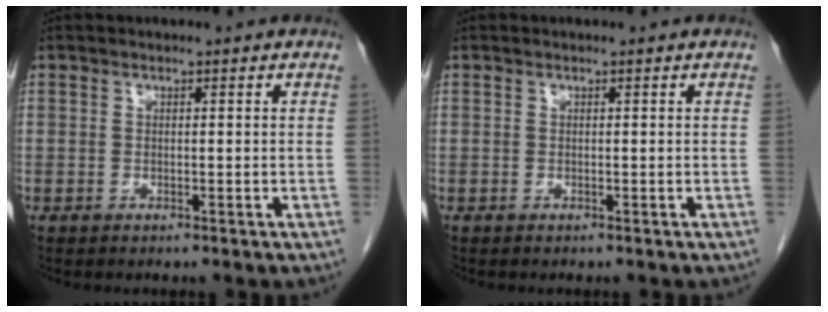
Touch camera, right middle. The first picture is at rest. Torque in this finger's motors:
{"motor_torque": [0.11, -0.06, 0.02, 0.00]}